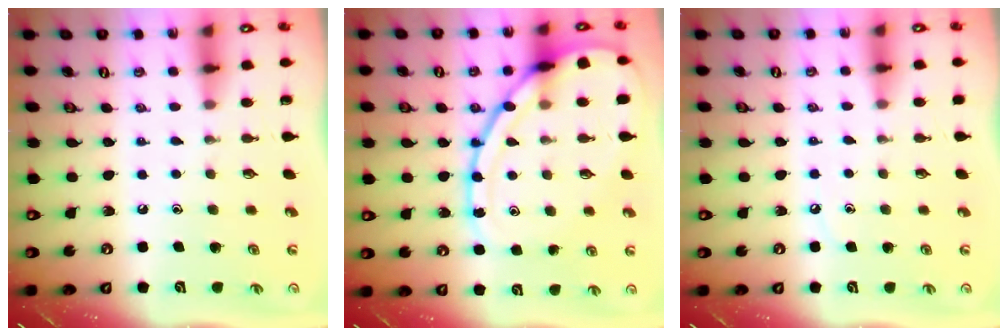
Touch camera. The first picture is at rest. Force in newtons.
{"total": 17.2, "press": 17.1, "slide": 1.8}
{"total": 4.3, "press": 4.3, "slide": 0.6}